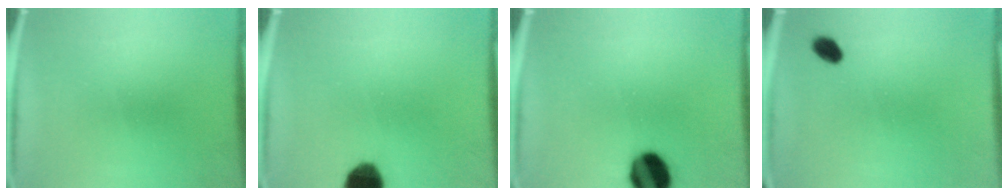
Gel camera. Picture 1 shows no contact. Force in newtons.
{"total": 8.6}
{"total": 12.2}
{"total": 2.8}